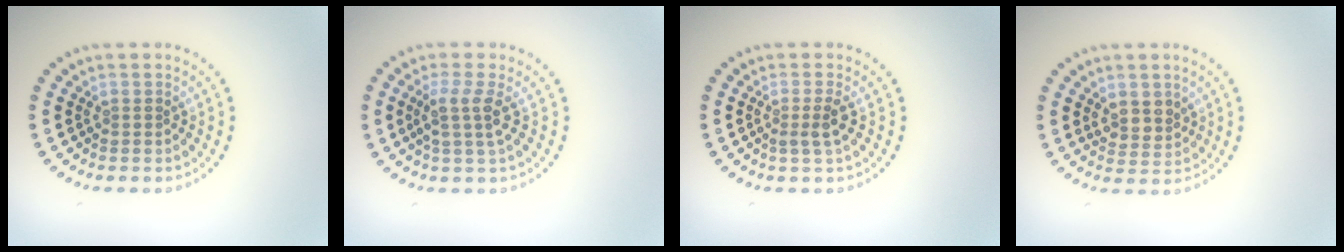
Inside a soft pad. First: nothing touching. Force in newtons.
{"total": 2.5, "press": 2.0, "slide": 1.5}
{"total": 1.6, "press": 1.2, "slide": 1.1}
{"total": 2.2, "press": 1.9, "slide": 1.0}